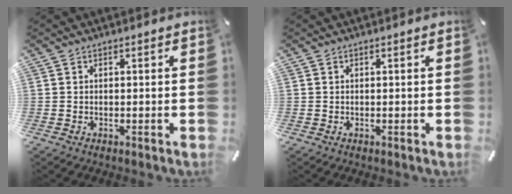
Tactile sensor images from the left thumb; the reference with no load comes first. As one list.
[{"total": 0.0}]